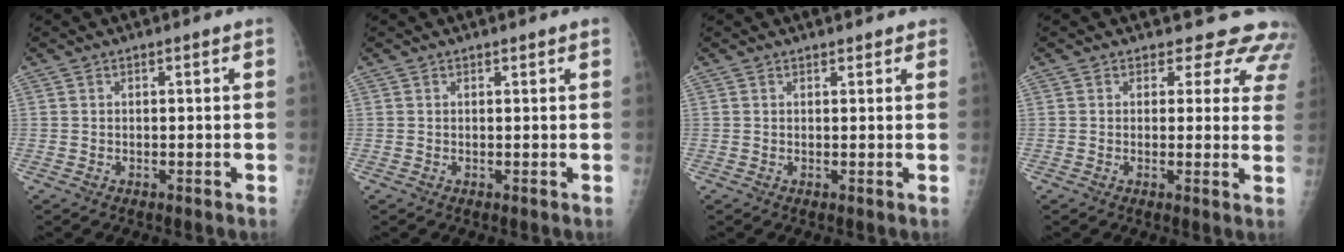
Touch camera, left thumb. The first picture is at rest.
{"total": 0.6, "force": [0.5, 0.1, 0.3], "torque": [-0.003, 0.001, 0.008]}
{"total": 1.6, "force": [1.4, 0.7, 0.4], "torque": [0.012, -0.001, 0.013]}
{"total": 9.5, "force": [8.3, 4.6, 1.0], "torque": [0.044, -0.039, 0.061]}